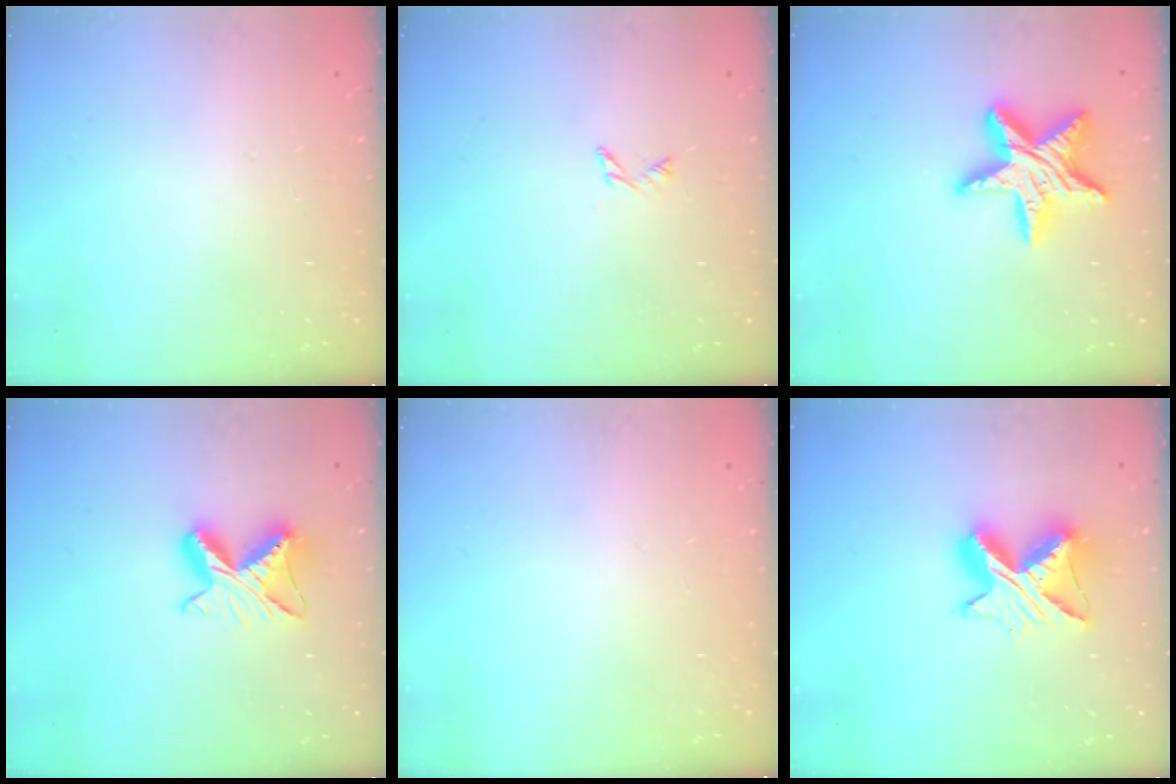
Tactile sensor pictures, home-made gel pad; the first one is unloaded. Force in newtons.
{"total": 3.1, "press": 3.1, "slide": 0.4}
{"total": 15.5, "press": 15.5, "slide": 0.9}
{"total": 9.8, "press": 9.8, "slide": 1.1}
{"total": 0.0}
{"total": 10.5, "press": 10.4, "slide": 1.0}